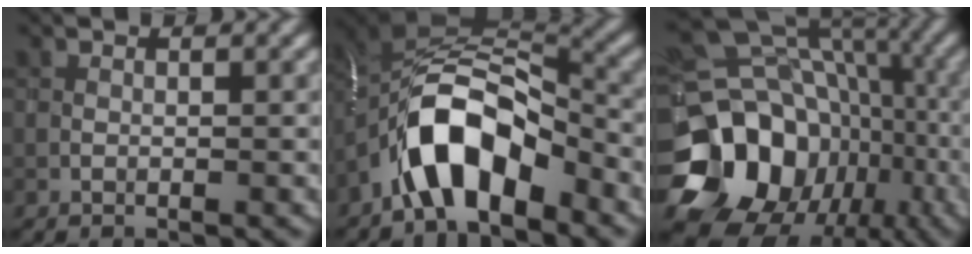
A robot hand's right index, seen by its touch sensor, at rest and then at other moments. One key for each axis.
{"total": 8.9, "fx": -4.6, "fy": 4.1, "fz": 6.4, "tx": -0.110, "ty": 0.013, "tz": -0.087}
{"total": 17.0, "fx": -5.1, "fy": 13.8, "fz": 8.5, "tx": -0.153, "ty": 0.003, "tz": -0.084}